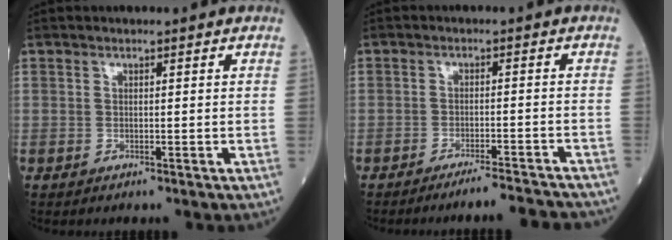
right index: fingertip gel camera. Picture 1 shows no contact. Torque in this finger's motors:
{"motor_torque": [1.03, -1.12, 0.14, 0.06]}